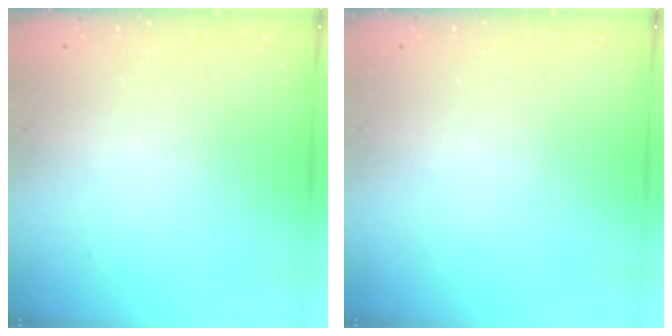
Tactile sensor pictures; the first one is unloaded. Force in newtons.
{"total": 0.0}